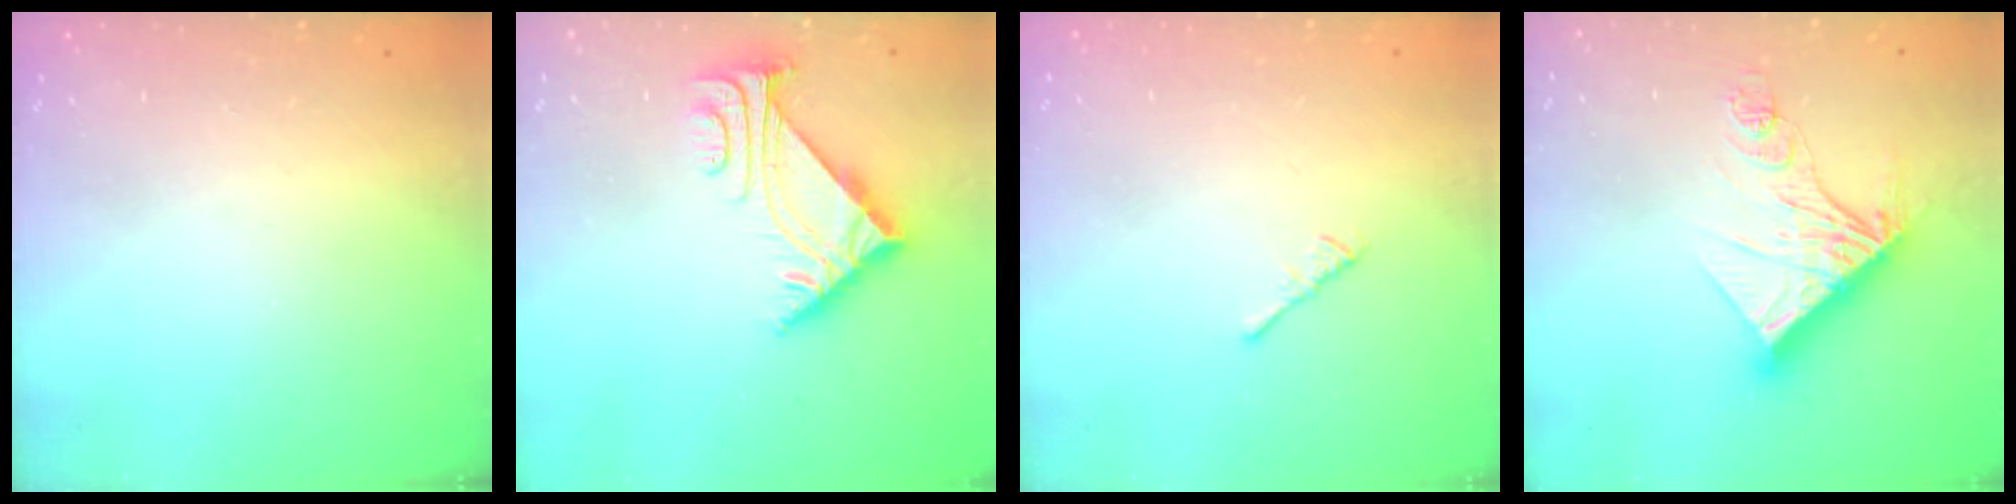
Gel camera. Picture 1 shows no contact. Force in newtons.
{"total": 5.7, "press": 5.7, "slide": 0.6}
{"total": 1.1, "press": 1.0, "slide": 0.4}
{"total": 13.9, "press": 13.9, "slide": 0.7}